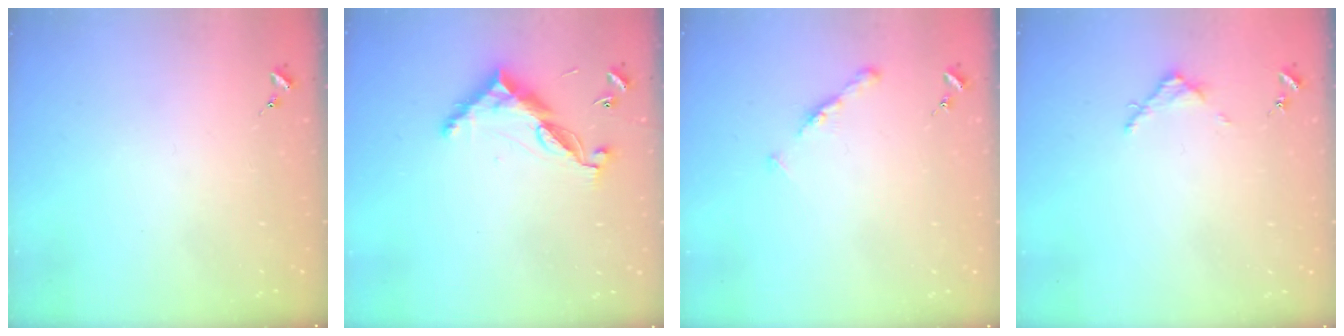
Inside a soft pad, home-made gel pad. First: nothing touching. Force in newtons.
{"total": 10.4, "press": 10.4, "slide": 0.4}
{"total": 5.3, "press": 5.2, "slide": 0.6}
{"total": 3.1, "press": 3.1, "slide": 0.4}